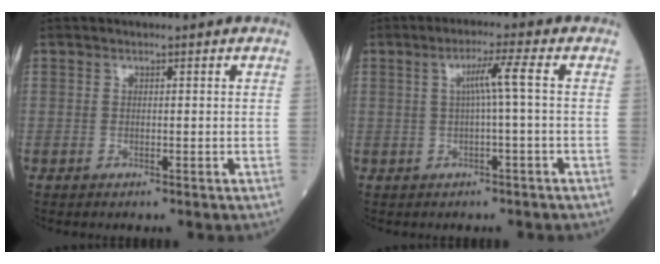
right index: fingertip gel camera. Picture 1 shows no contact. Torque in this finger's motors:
{"motor_torque": [0.45, -0.11, 0.34, 0.08]}